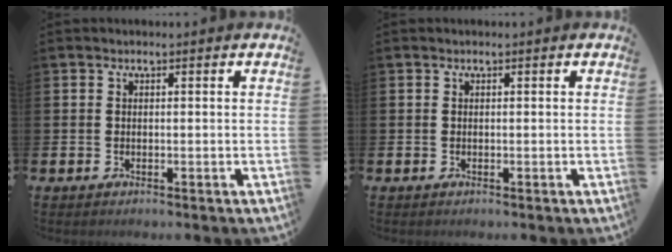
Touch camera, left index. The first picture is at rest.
{"total": 0.0}